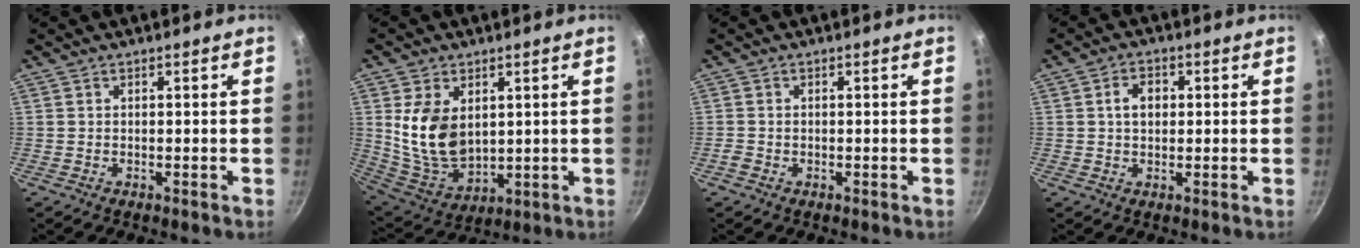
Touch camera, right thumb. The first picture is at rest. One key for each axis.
{"total": 13.3, "fx": 2.8, "fy": 8.7, "fz": 9.6, "tx": -0.165, "ty": -0.033, "tz": 0.072}
{"total": 1.1, "fx": -0.4, "fy": 0.9, "fz": 0.5, "tx": -0.009, "ty": 0.001, "tz": -0.009}
{"total": 4.4, "fx": 0.7, "fy": 3.2, "fz": 3.0, "tx": -0.032, "ty": 0.010, "tz": 0.008}